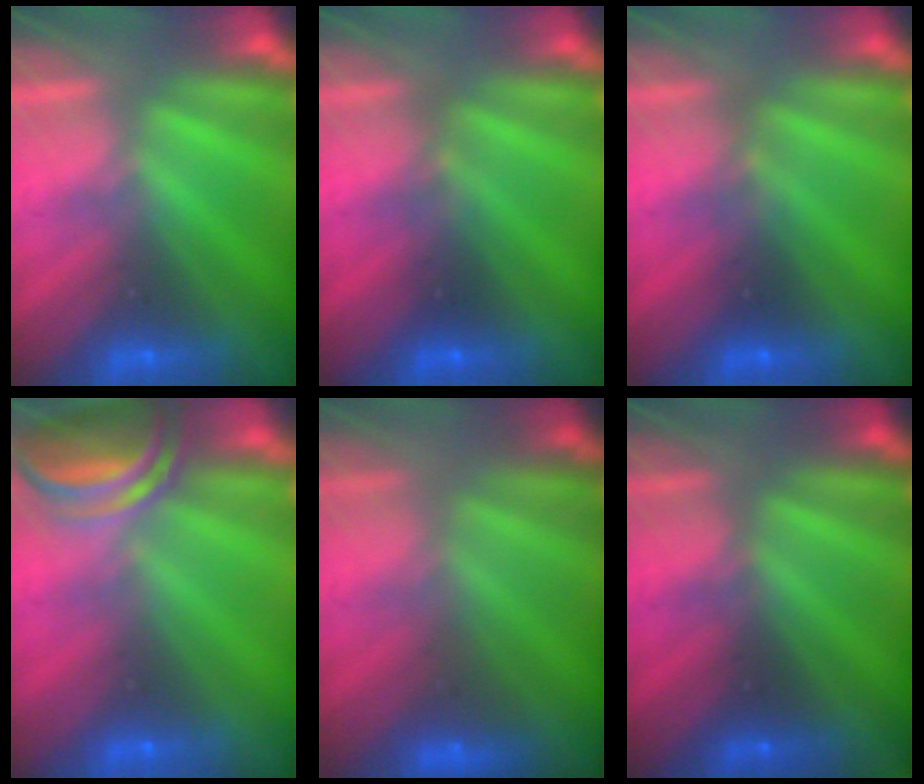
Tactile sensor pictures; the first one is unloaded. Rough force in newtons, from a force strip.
{"total": 2.3}
{"total": 2.3}
{"total": 7.3}
{"total": 2.4}
{"total": 2.0}